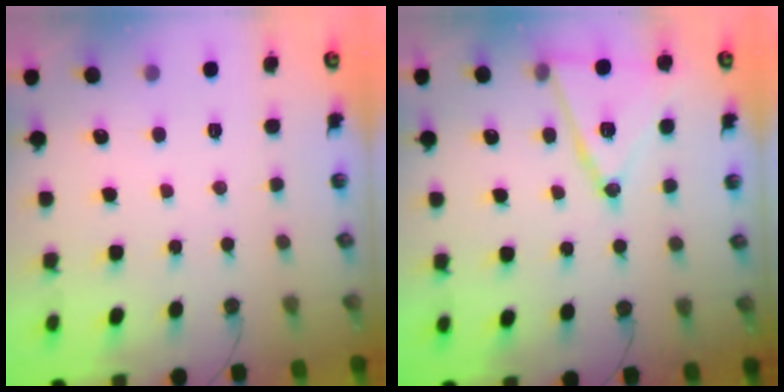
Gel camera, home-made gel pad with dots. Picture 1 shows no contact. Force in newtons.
{"total": 15.0, "press": 14.6, "slide": 3.4}